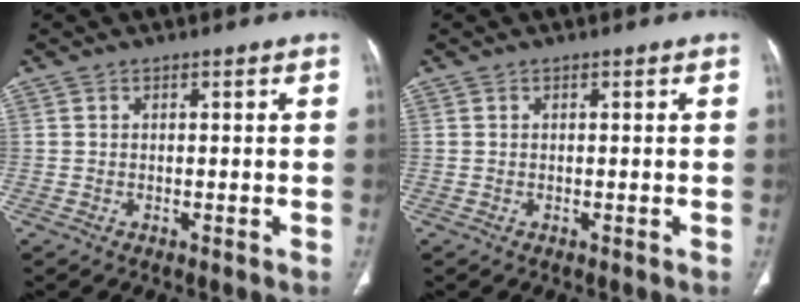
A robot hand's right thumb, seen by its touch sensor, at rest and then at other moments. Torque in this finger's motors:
{"motor_torque": [0.08, -0.04, -0.10, -0.03, 0.01]}